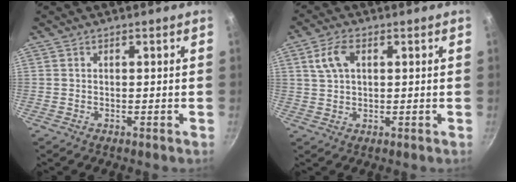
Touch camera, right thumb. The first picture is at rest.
{"total": 5.6, "force": [1.8, 3.3, 4.2], "torque": [-0.077, 0.005, 0.032]}